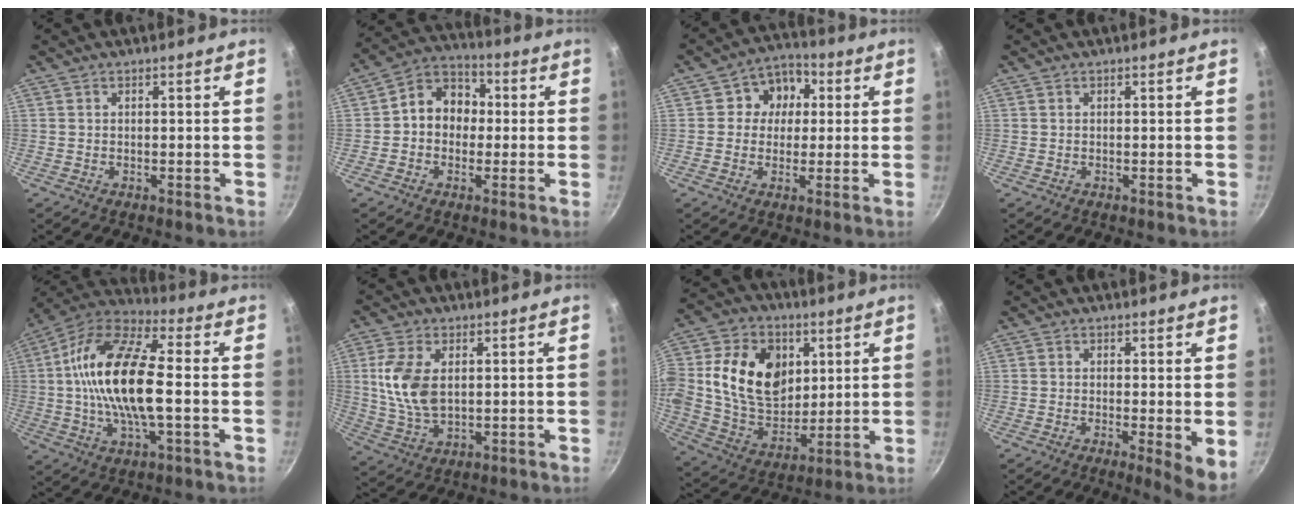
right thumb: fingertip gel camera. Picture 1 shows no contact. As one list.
[{"total": 9.8, "force": [0.2, 8.2, 5.4], "torque": [-0.045, 0.029, -0.019]}, {"total": 8.0, "force": [1.3, 7.1, 3.4], "torque": [-0.007, 0.010, 0.004]}, {"total": 0.0}, {"total": 20.1, "force": [-0.1, 8.0, 18.5], "torque": [-0.348, 0.030, -0.021]}, {"total": 10.5, "force": [1.9, 6.2, 8.3], "torque": [-0.161, -0.013, 0.041]}, {"total": 20.8, "force": [4.6, 15.3, 13.3], "torque": [-0.211, -0.011, 0.081]}, {"total": 5.2, "force": [-0.3, 1.2, 5.0], "torque": [-0.067, -0.017, -0.005]}]